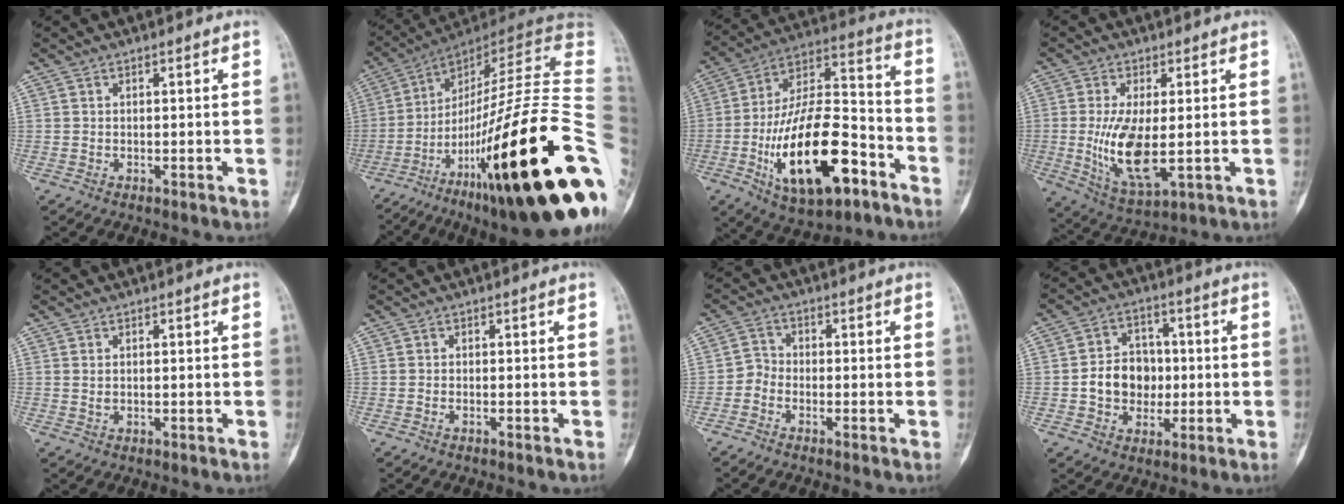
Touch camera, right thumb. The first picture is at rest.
{"total": 37.6, "force": [-9.7, 7.1, 35.7], "torque": [-0.489, 0.035, -0.155]}
{"total": 24.3, "force": [-9.6, 10.5, 19.7], "torque": [-0.352, 0.056, -0.153]}
{"total": 11.3, "force": [-0.7, 4.5, 10.4], "torque": [-0.206, -0.023, 0.001]}
{"total": 1.0, "force": [0.2, 0.7, 0.7], "torque": [-0.014, -0.001, 0.009]}
{"total": 0.6, "force": [-0.3, 0.2, 0.4], "torque": [-0.013, 0.005, -0.005]}
{"total": 2.8, "force": [-1.6, 2.1, 1.0], "torque": [-0.009, 0.011, -0.041]}
{"total": 9.7, "force": [-0.8, 8.0, 5.5], "torque": [-0.055, 0.020, -0.015]}